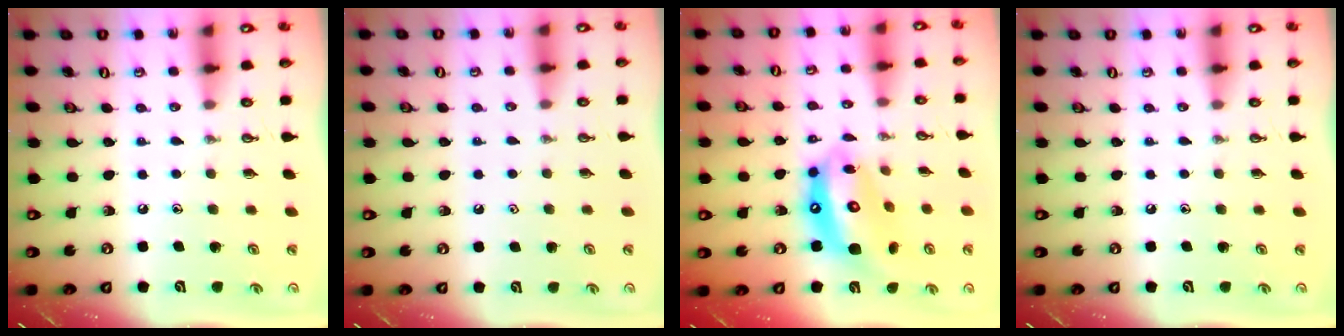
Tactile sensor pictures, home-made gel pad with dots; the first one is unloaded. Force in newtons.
{"total": 0.9, "press": 0.7, "slide": 0.5}
{"total": 15.2, "press": 15.1, "slide": 1.4}
{"total": 0.0}